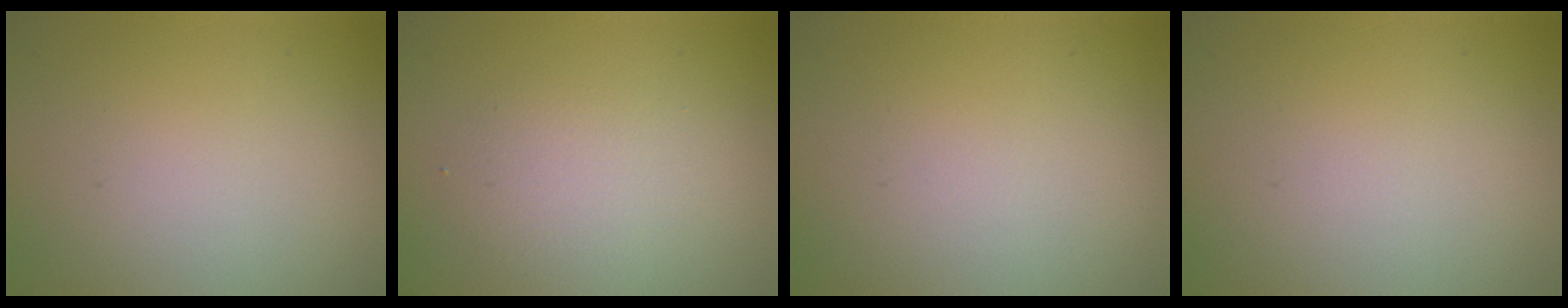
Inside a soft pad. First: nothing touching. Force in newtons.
{"total": 2.2, "press": 2.2, "slide": 0.2}
{"total": 0.0}
{"total": 0.0}